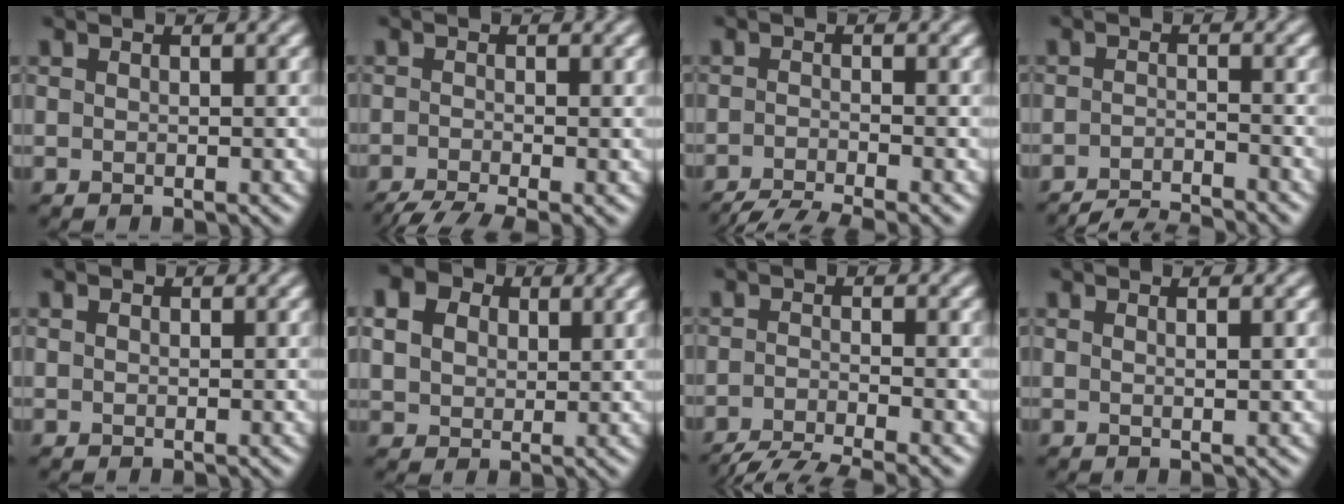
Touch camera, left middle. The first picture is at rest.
{"total": 4.5, "force": [-3.3, 0.9, 3.0], "torque": [-0.045, -0.012, -0.059]}
{"total": 4.8, "force": [-4.0, 0.5, 2.5], "torque": [-0.047, -0.008, -0.072]}
{"total": 4.4, "force": [-4.2, 0.3, 1.3], "torque": [-0.021, -0.005, -0.073]}
{"total": 1.0, "force": [0.3, -0.4, -0.9], "torque": [0.005, 0.005, 0.011]}
{"total": 5.4, "force": [3.5, 3.6, 2.1], "torque": [-0.080, 0.020, 0.059]}
{"total": 5.2, "force": [-4.5, 0.6, 2.6], "torque": [-0.052, -0.016, -0.081]}
{"total": 0.7, "force": [0.6, 0.0, 0.4], "torque": [-0.008, 0.007, 0.001]}